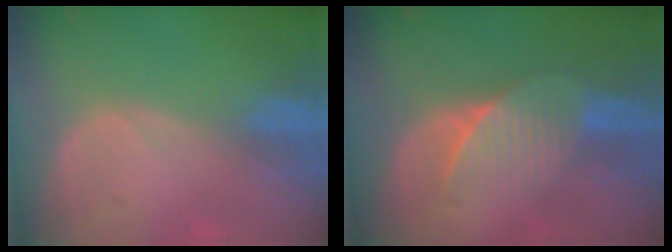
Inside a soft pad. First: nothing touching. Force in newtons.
{"total": 6.7, "press": 6.3, "slide": 2.2}